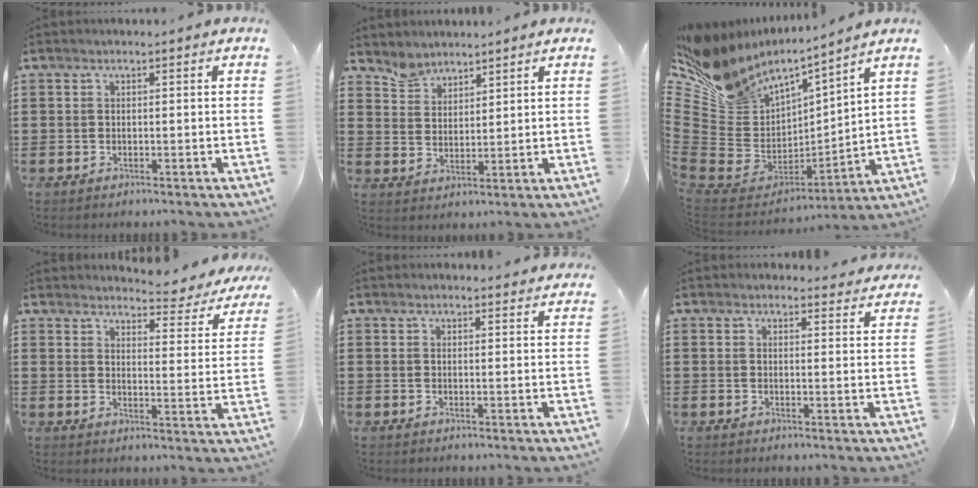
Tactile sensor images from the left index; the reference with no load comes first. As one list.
[{"total": 4.0, "force": [3.7, 1.4, -0.2], "torque": [-0.012, -0.006, 0.073]}, {"total": 9.1, "force": [6.8, 5.7, 2.0], "torque": [-0.096, -0.065, 0.129]}, {"total": 4.1, "force": [3.9, 0.4, 0.9], "torque": [-0.024, -0.036, 0.061]}, {"total": 1.7, "force": [1.7, 0.2, 0.1], "torque": [-0.007, 0.001, 0.034]}, {"total": 2.4, "force": [2.4, 0.4, 0.3], "torque": [-0.004, -0.007, 0.043]}]